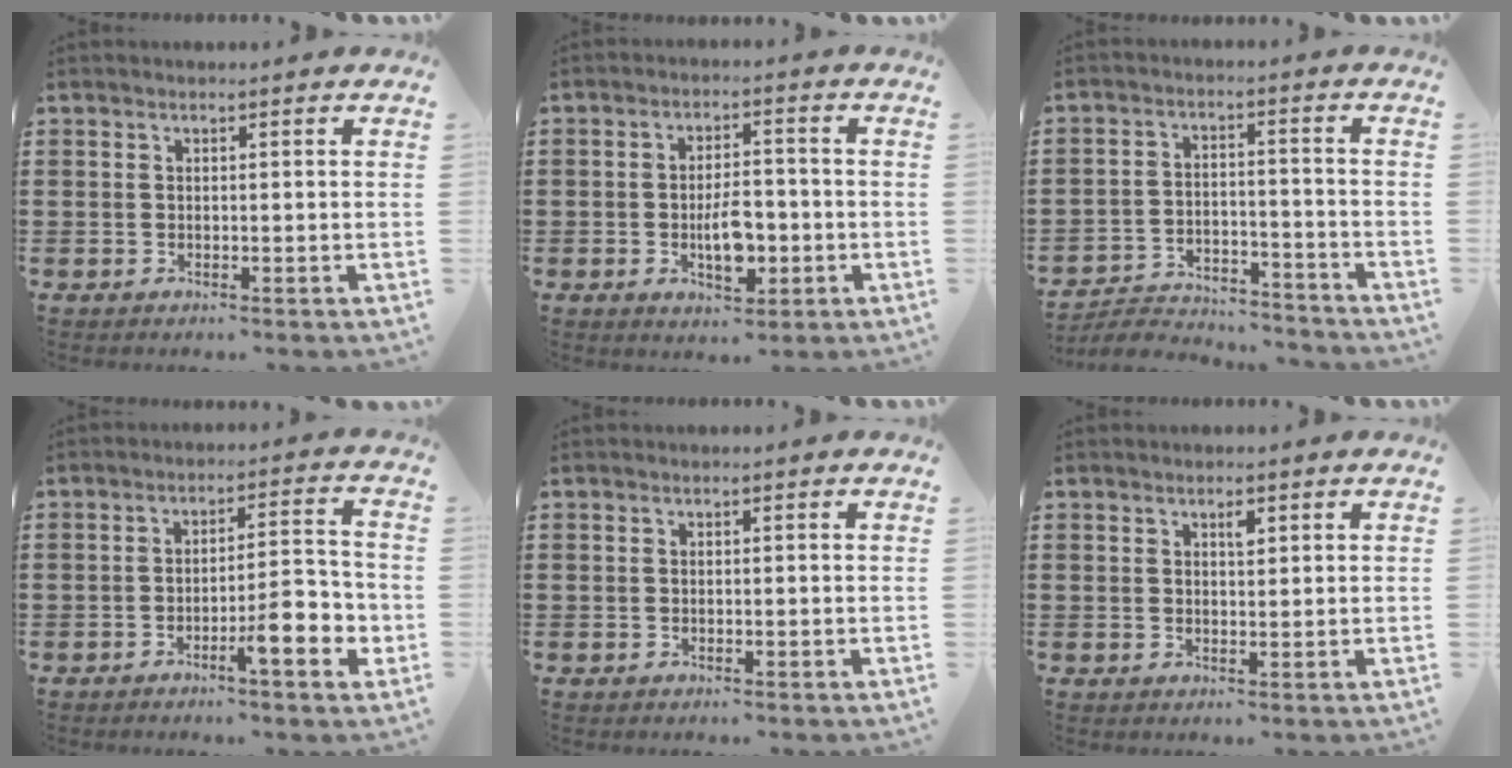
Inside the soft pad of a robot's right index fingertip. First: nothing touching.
{"total": 6.0, "force": [-1.6, 3.0, 5.0], "torque": [-0.078, -0.001, -0.032]}
{"total": 5.1, "force": [-5.0, 0.9, 0.7], "torque": [-0.021, 0.010, -0.103]}
{"total": 7.5, "force": [-3.3, 1.8, 6.5], "torque": [-0.086, -0.002, -0.056]}
{"total": 0.0}
{"total": 1.5, "force": [0.8, 0.6, 1.2], "torque": [-0.017, 0.001, 0.011]}